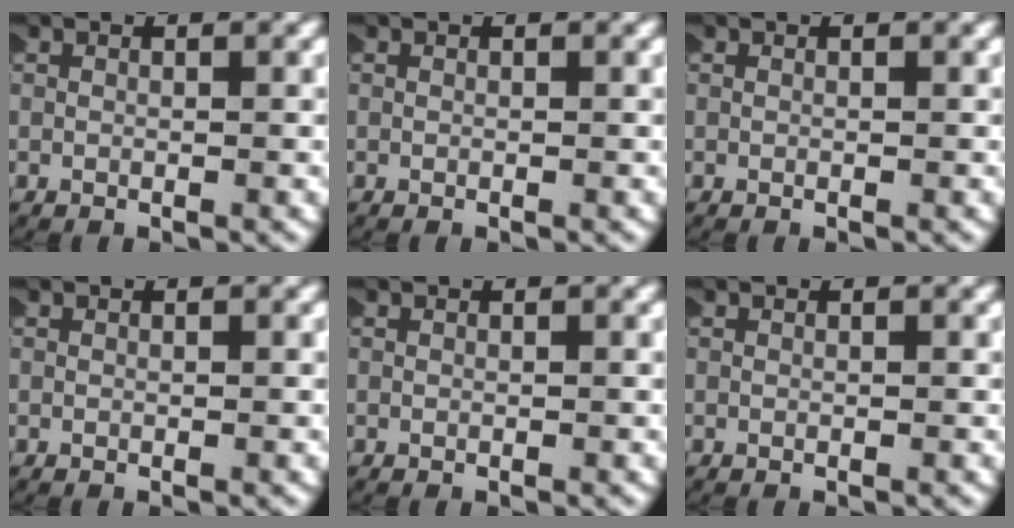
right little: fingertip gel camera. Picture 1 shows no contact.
{"total": 0.0}
{"total": 0.0}
{"total": 0.0}
{"total": 0.0}
{"total": 0.0}